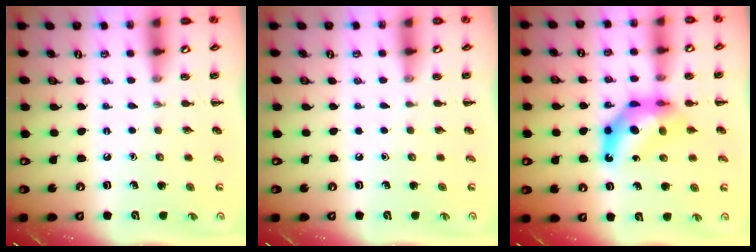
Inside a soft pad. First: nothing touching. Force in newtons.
{"total": 0.0}
{"total": 9.1, "press": 8.6, "slide": 2.9}